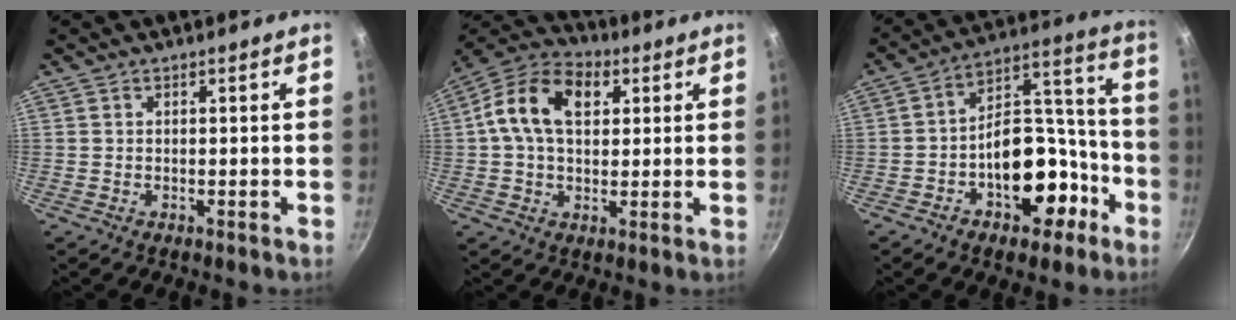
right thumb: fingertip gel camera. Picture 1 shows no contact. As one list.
[{"total": 13.9, "force": [3.5, 9.2, 9.8], "torque": [-0.150, 0.016, 0.043]}, {"total": 16.8, "force": [-6.7, 10.4, 11.3], "torque": [-0.113, 0.089, -0.089]}]